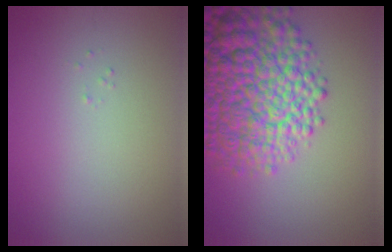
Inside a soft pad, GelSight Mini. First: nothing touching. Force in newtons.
{"total": 11.7, "press": 11.7, "slide": 0.5}